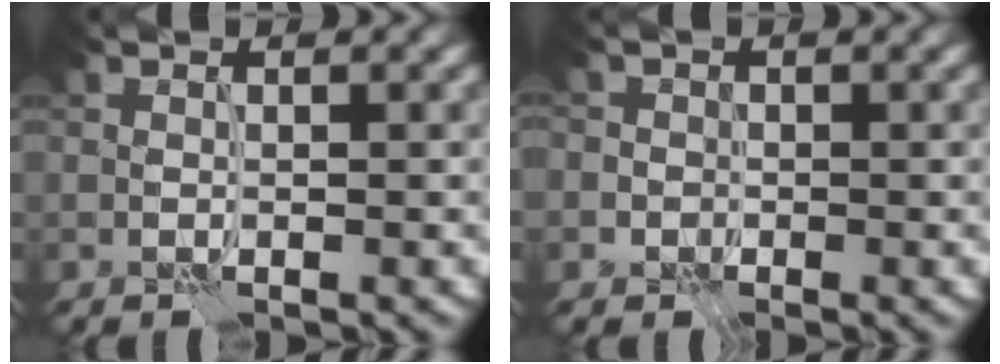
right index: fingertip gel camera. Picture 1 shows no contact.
{"total": 2.1, "force": [0.1, 2.1, 0.4], "torque": [0.007, 0.010, -0.014]}